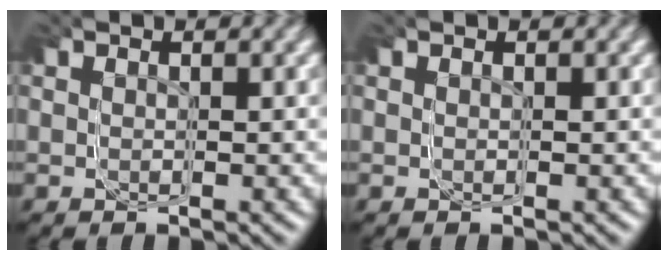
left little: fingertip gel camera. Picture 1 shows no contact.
{"total": 0.0}